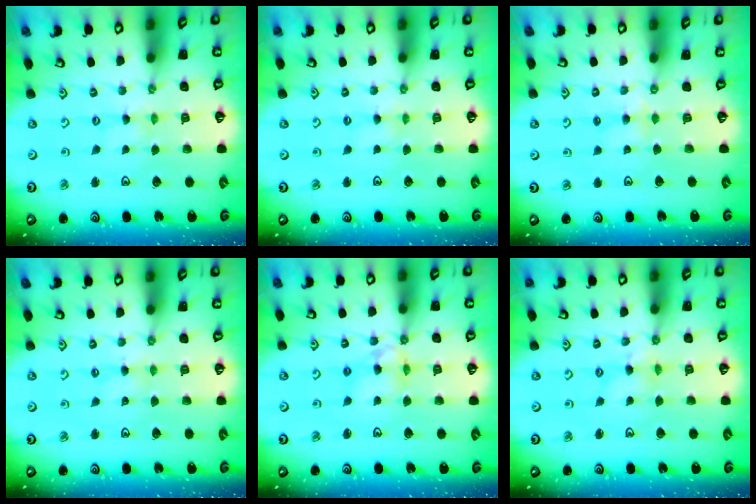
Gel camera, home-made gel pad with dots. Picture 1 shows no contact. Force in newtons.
{"total": 1.8, "press": 1.7, "slide": 0.3}
{"total": 2.4, "press": 2.4, "slide": 0.4}
{"total": 1.7, "press": 1.6, "slide": 0.4}
{"total": 8.0, "press": 8.0, "slide": 0.8}
{"total": 3.5, "press": 3.5, "slide": 0.4}